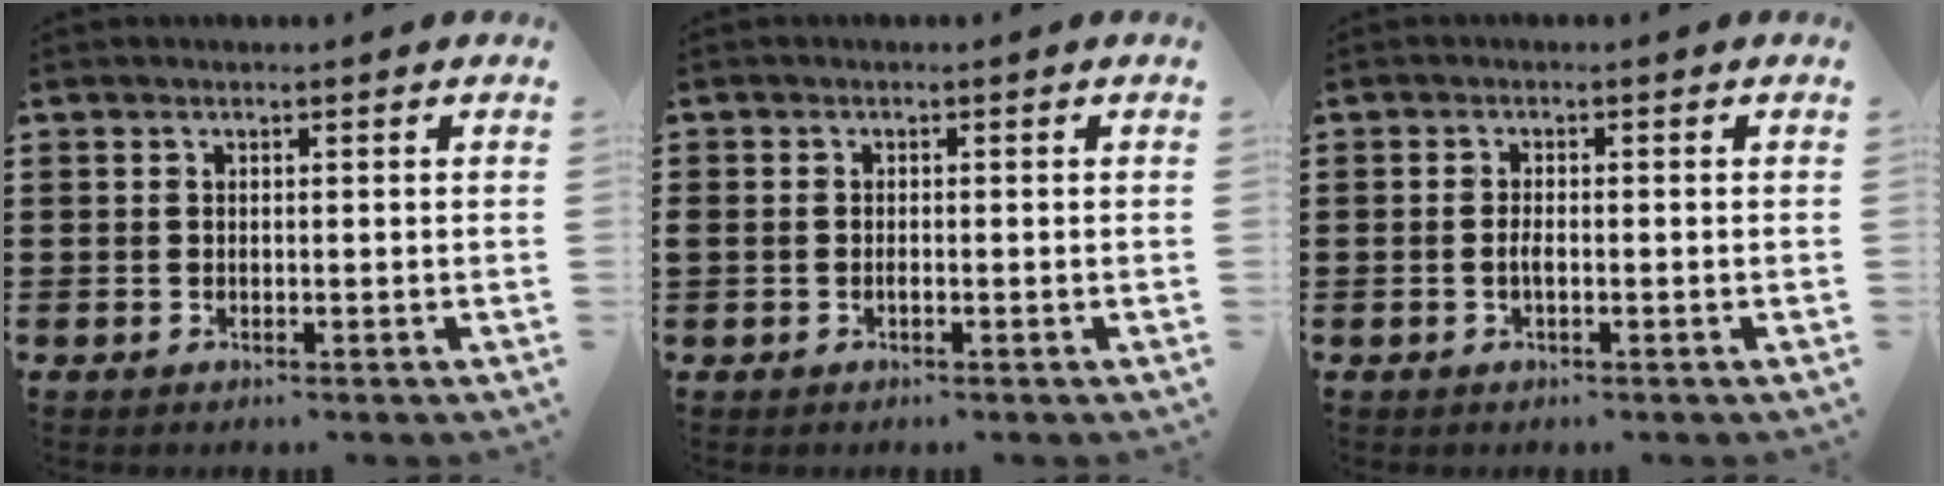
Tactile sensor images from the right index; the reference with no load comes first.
{"total": 0.7, "force": [-0.4, 0.3, 0.6], "torque": [-0.013, -0.007, -0.005]}
{"total": 1.7, "force": [-0.4, 0.5, 1.5], "torque": [-0.037, -0.003, -0.010]}